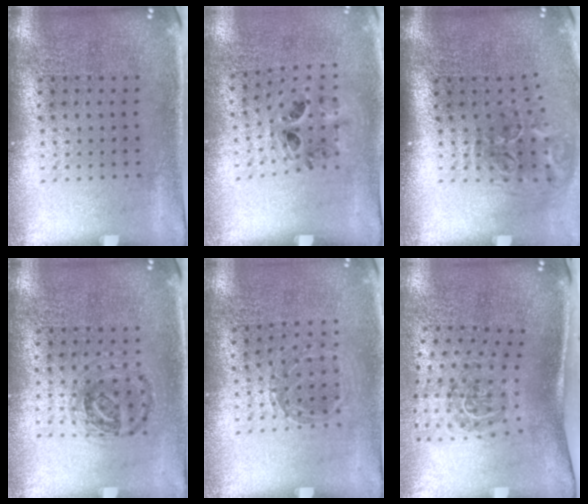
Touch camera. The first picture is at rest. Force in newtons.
{"total": 0.9, "press": 0.8, "slide": 0.5}
{"total": 2.0, "press": 1.2, "slide": 1.6}
{"total": 1.0, "press": 0.9, "slide": 0.2}
{"total": 0.9, "press": 0.9, "slide": 0.1}
{"total": 1.9, "press": 1.2, "slide": 1.5}